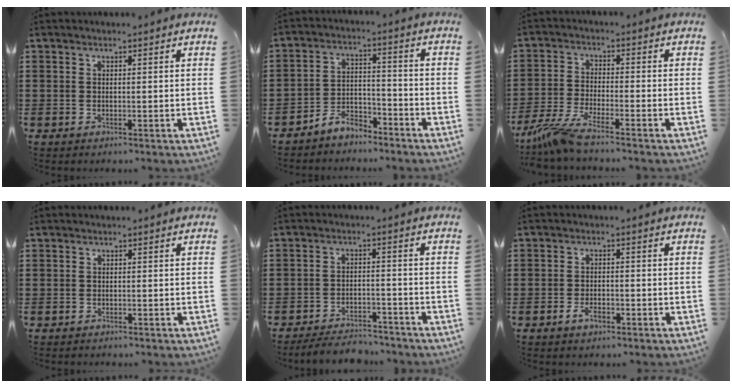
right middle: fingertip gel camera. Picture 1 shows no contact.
{"total": 5.2, "force": [-5.0, 1.3, 0.4], "torque": [-0.018, 0.007, -0.104]}
{"total": 5.6, "force": [-4.7, -0.1, 3.0], "torque": [-0.082, -0.020, -0.097]}
{"total": 0.9, "force": [-0.7, 0.6, -0.1], "torque": [0.001, 0.004, -0.016]}
{"total": 4.5, "force": [-4.5, 0.7, 0.5], "torque": [-0.010, 0.007, -0.092]}
{"total": 2.5, "force": [-1.7, 1.4, 1.2], "torque": [-0.025, 0.003, -0.032]}